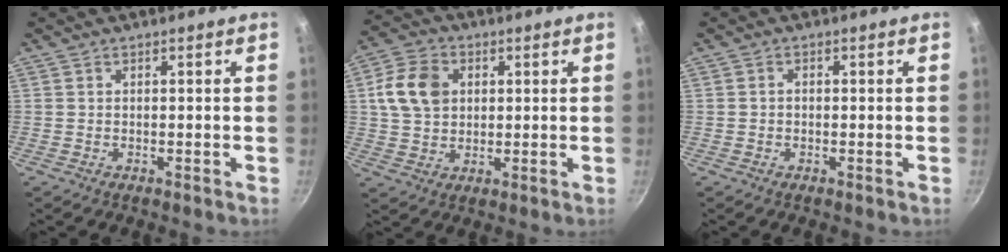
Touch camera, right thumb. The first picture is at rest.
{"total": 10.3, "force": [2.3, 7.8, 6.2], "torque": [-0.101, 0.006, 0.034]}
{"total": 0.9, "force": [-0.2, 0.7, 0.5], "torque": [-0.009, 0.004, -0.003]}